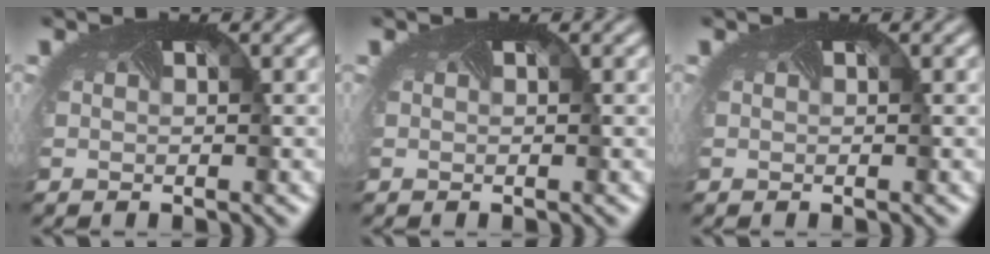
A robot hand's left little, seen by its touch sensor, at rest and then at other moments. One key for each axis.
{"total": 0.0}
{"total": 0.0}